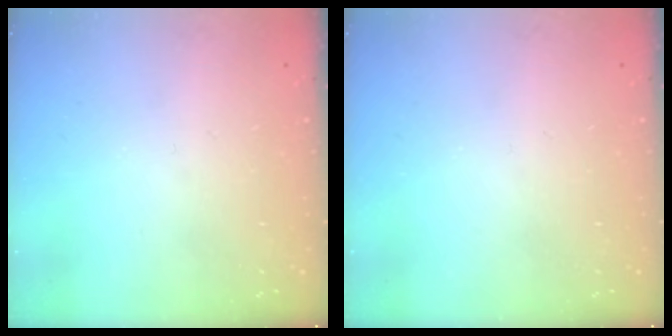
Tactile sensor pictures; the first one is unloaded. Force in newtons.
{"total": 0.0}